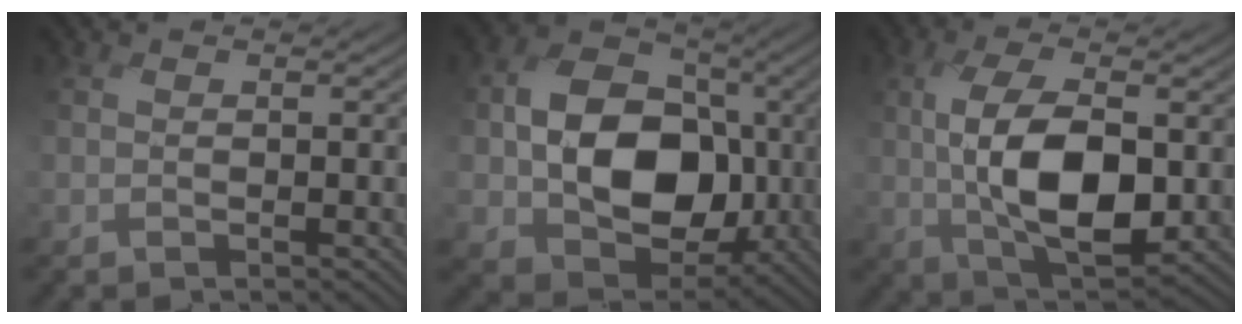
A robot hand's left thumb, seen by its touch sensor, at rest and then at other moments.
{"total": 12.4, "force": [-1.3, 9.8, 7.6], "torque": [-0.122, -0.008, -0.030]}
{"total": 10.3, "force": [-0.5, 5.1, 8.9], "torque": [-0.182, -0.010, -0.005]}